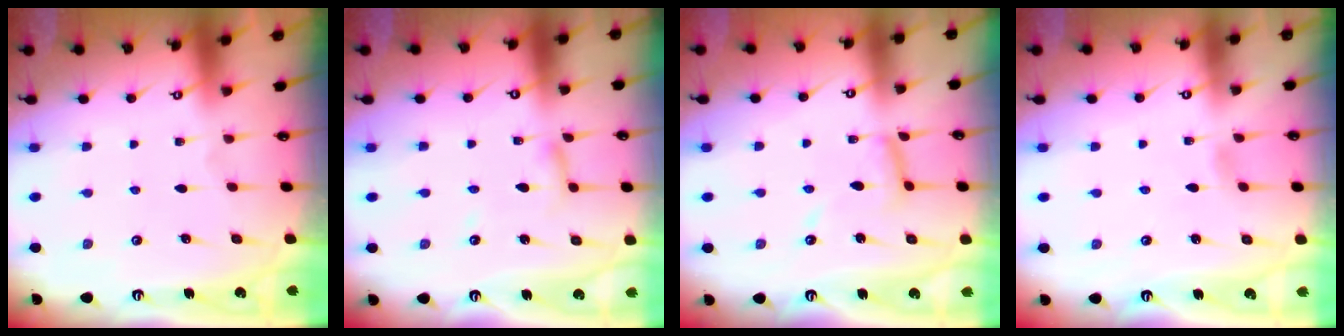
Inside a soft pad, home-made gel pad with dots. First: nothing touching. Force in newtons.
{"total": 4.0, "press": 4.0, "slide": 0.4}
{"total": 9.3, "press": 9.3, "slide": 0.6}
{"total": 3.5, "press": 3.5, "slide": 0.4}